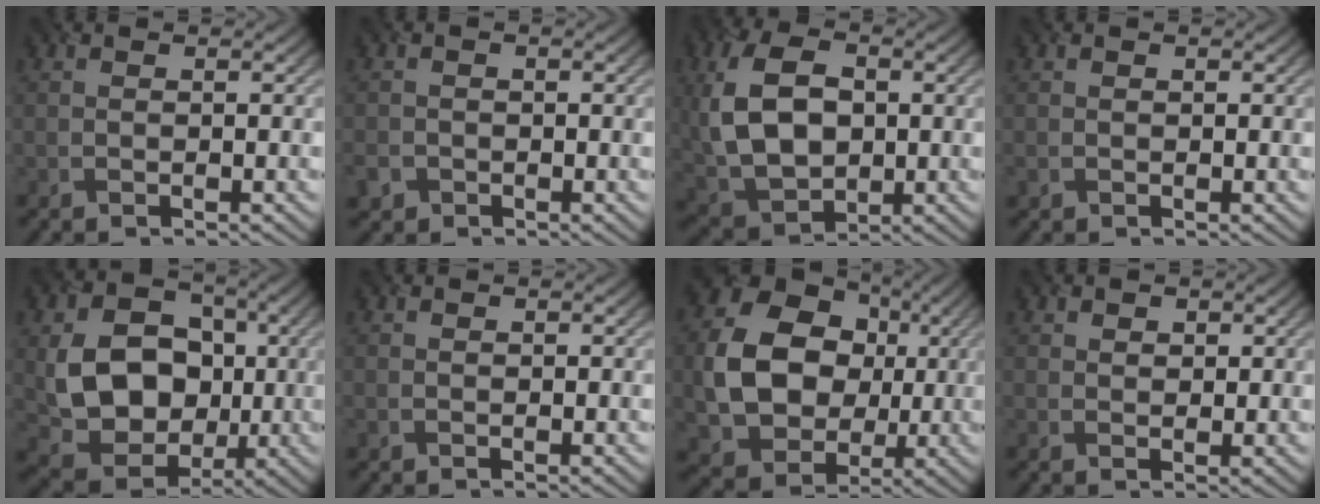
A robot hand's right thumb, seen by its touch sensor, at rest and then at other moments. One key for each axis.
{"total": 2.5, "fx": -1.2, "fy": 2.1, "fz": 0.6, "tx": -0.020, "ty": -0.010, "tz": -0.028}
{"total": 11.8, "fx": 1.0, "fy": 8.0, "fz": 8.7, "tx": -0.213, "ty": 0.002, "tz": 0.018}
{"total": 0.9, "fx": 0.0, "fy": 0.9, "fz": 0.2, "tx": -0.005, "ty": -0.004, "tz": -0.001}
{"total": 12.4, "fx": -0.2, "fy": 9.8, "fz": 7.7, "tx": -0.155, "ty": -0.009, "tz": -0.004}
{"total": 0.6, "fx": 0.1, "fy": 0.6, "fz": 0.1, "tx": -0.001, "ty": -0.003, "tz": 0.002}
{"total": 13.2, "fx": 0.8, "fy": 10.7, "fz": 7.7, "tx": -0.159, "ty": 0.001, "tz": 0.013}
{"total": 1.7, "fx": 1.1, "fy": 1.2, "fz": 0.6, "tx": -0.009, "ty": -0.006, "tz": 0.019}